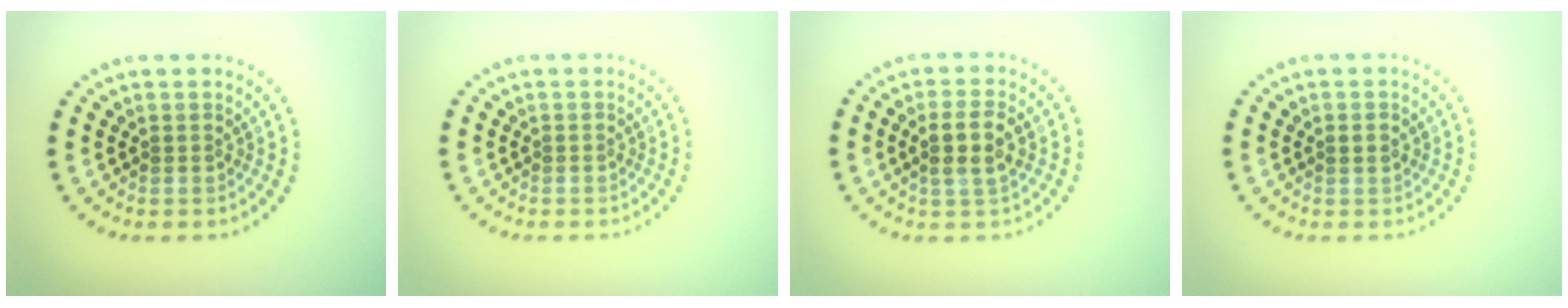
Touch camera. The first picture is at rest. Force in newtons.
{"total": 0.0}
{"total": 2.8, "press": 2.6, "slide": 0.9}
{"total": 1.2, "press": 1.2, "slide": 0.1}